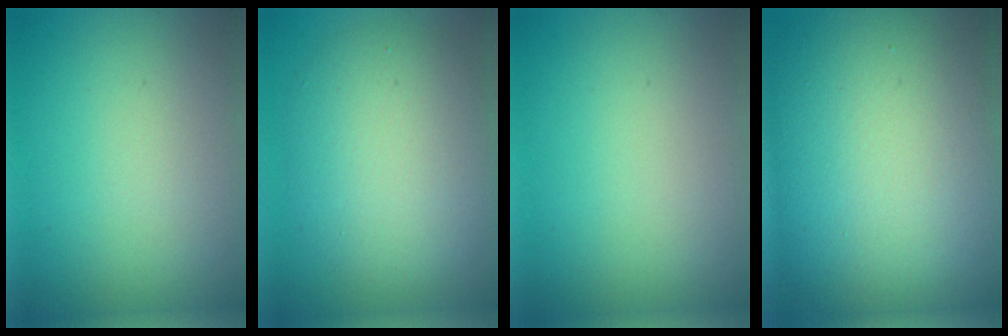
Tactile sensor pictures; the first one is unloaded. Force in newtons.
{"total": 6.9, "press": 6.9, "slide": 0.7}
{"total": 0.0}
{"total": 20.3, "press": 20.3, "slide": 1.1}